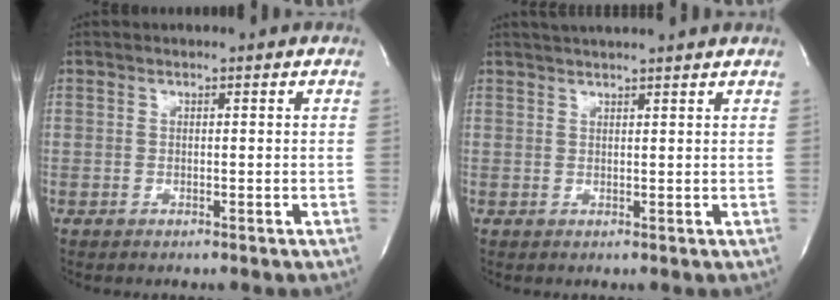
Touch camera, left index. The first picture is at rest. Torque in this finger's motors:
{"motor_torque": [-0.09, -0.27, 0.08, 0.03]}